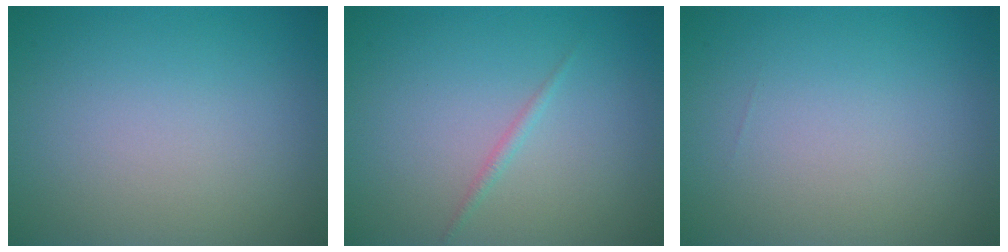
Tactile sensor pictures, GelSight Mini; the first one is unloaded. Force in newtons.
{"total": 0.7, "press": 0.7, "slide": 0.1}
{"total": 0.0}